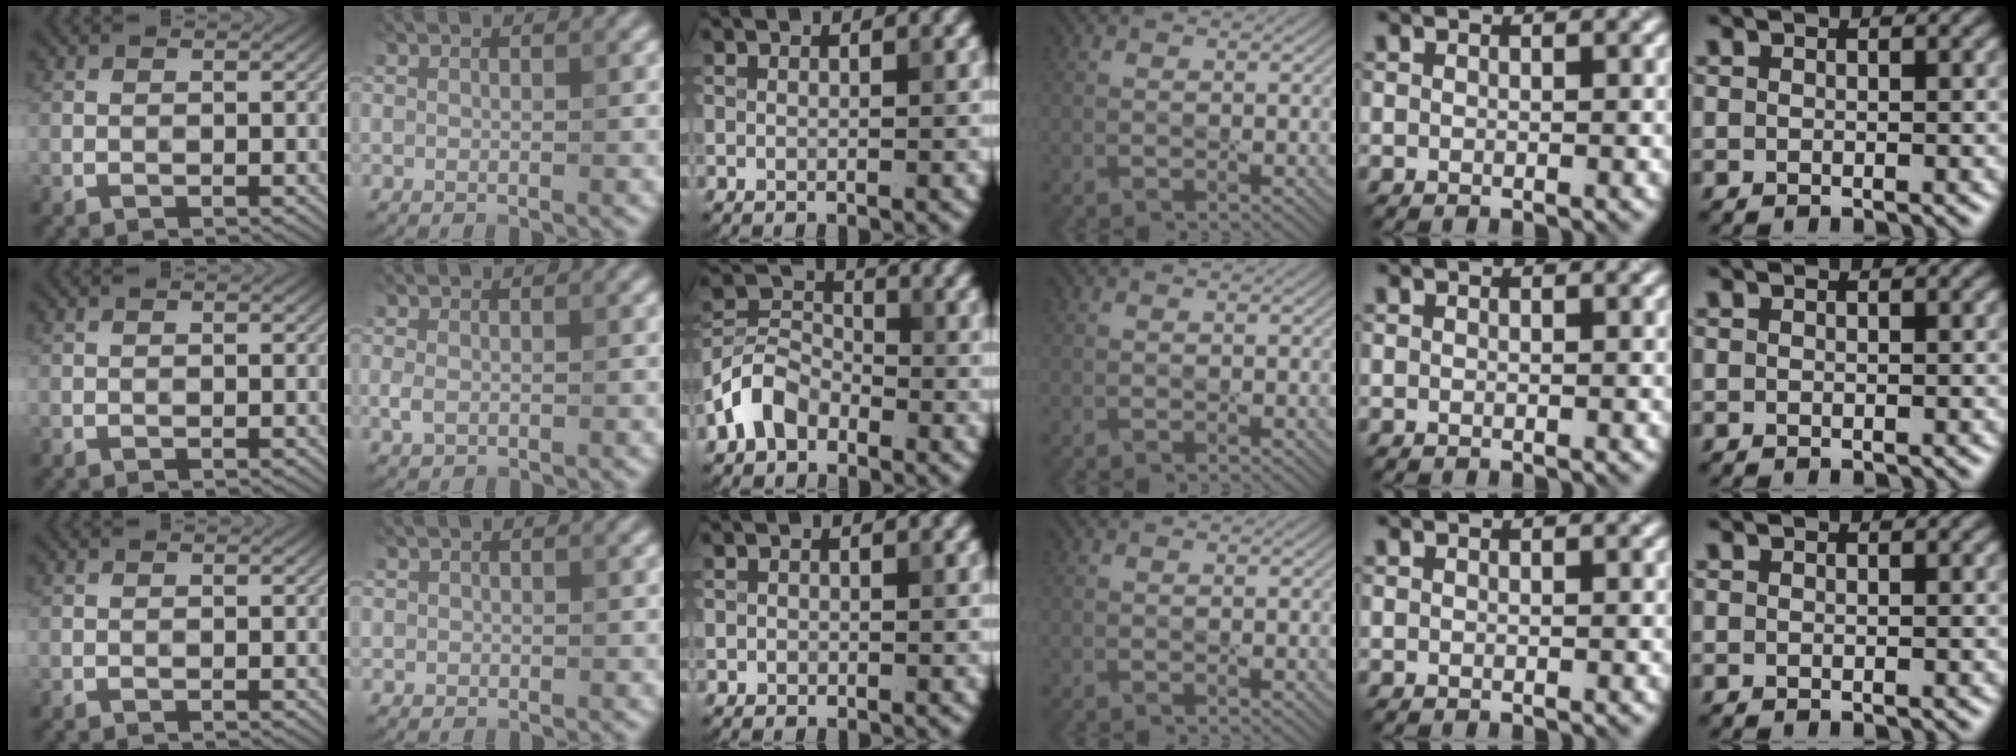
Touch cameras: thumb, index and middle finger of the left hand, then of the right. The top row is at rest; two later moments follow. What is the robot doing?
{"motion": "press", "object": "stapler"}